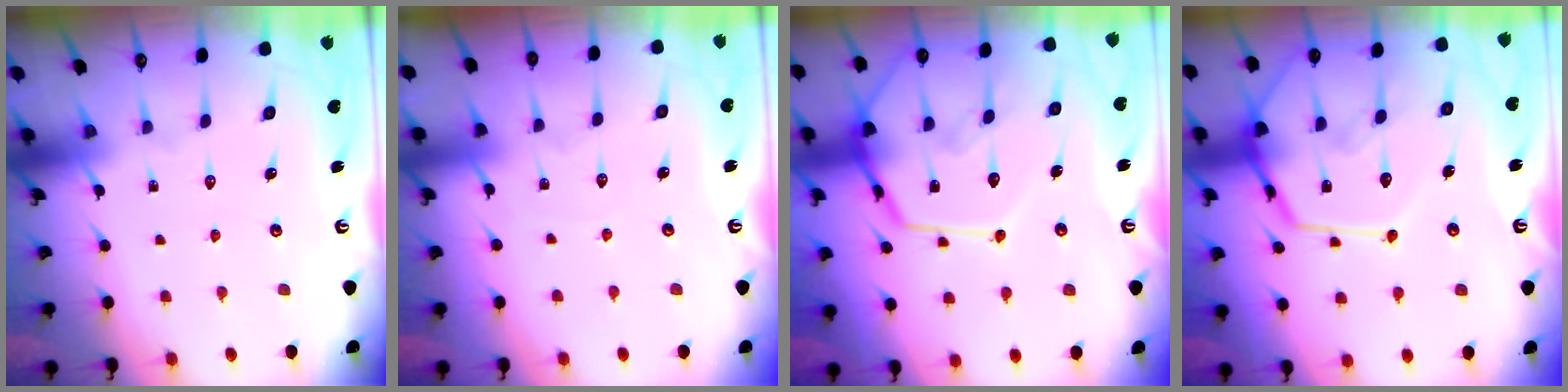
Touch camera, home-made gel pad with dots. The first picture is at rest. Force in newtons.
{"total": 2.9, "press": 2.9, "slide": 0.3}
{"total": 18.4, "press": 18.3, "slide": 1.7}
{"total": 18.4, "press": 18.3, "slide": 1.7}